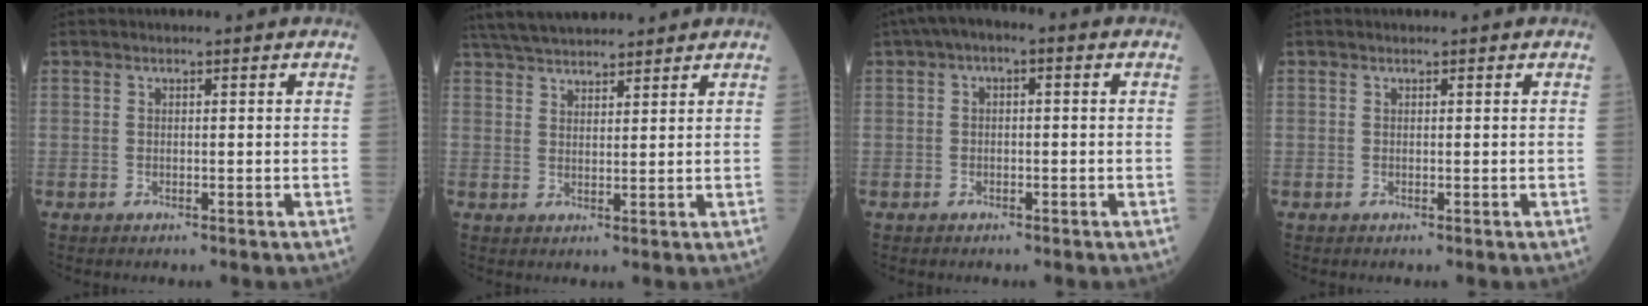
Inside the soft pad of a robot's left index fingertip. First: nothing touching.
{"total": 10.9, "force": [9.8, 2.3, 4.2], "torque": [-0.073, 0.038, 0.160]}
{"total": 3.8, "force": [0.8, 1.6, 3.3], "torque": [-0.055, 0.021, 0.007]}
{"total": 0.0}